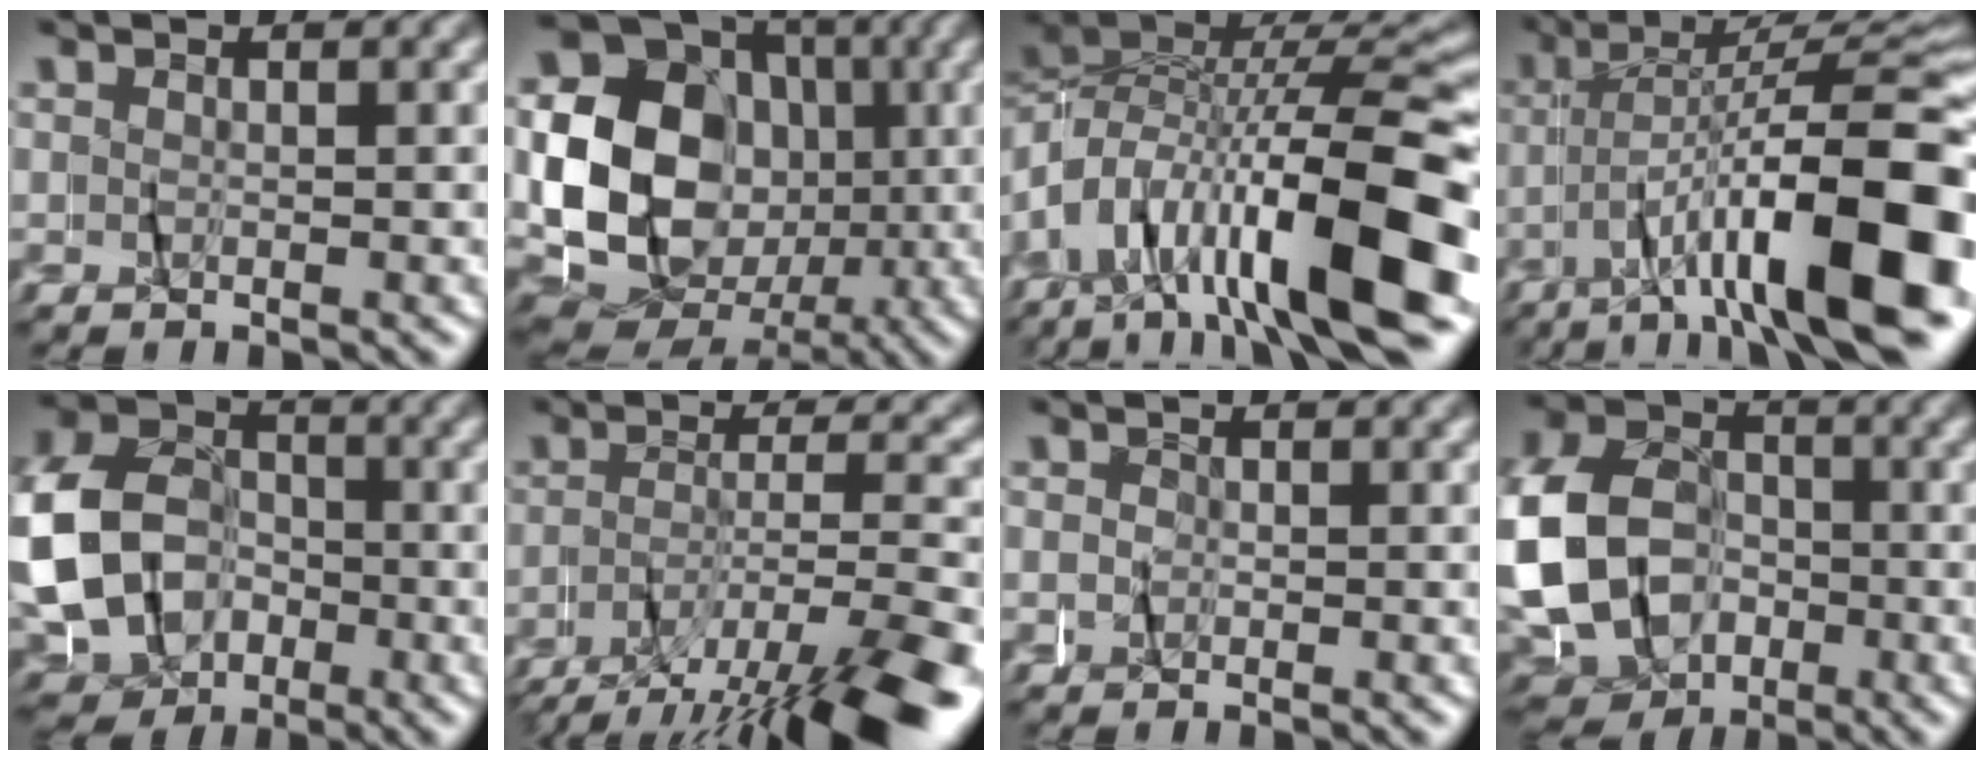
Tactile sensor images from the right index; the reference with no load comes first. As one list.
[{"total": 19.5, "force": [-0.9, 16.6, 10.2], "torque": [-0.233, -0.037, -0.017]}, {"total": 15.8, "force": [-4.1, 9.3, 12.0], "torque": [-0.203, -0.005, -0.070]}, {"total": 14.0, "force": [-6.3, 3.9, 11.9], "torque": [-0.162, -0.015, -0.090]}, {"total": 13.2, "force": [-3.0, 11.8, 5.1], "torque": [-0.128, -0.036, -0.059]}, {"total": 8.5, "force": [-6.0, 1.8, 5.7], "torque": [-0.089, -0.028, -0.086]}, {"total": 1.2, "force": [-0.9, -0.1, -0.8], "torque": [0.015, -0.004, -0.018]}, {"total": 14.7, "force": [-3.1, 13.2, 5.8], "torque": [-0.150, -0.042, -0.061]}]